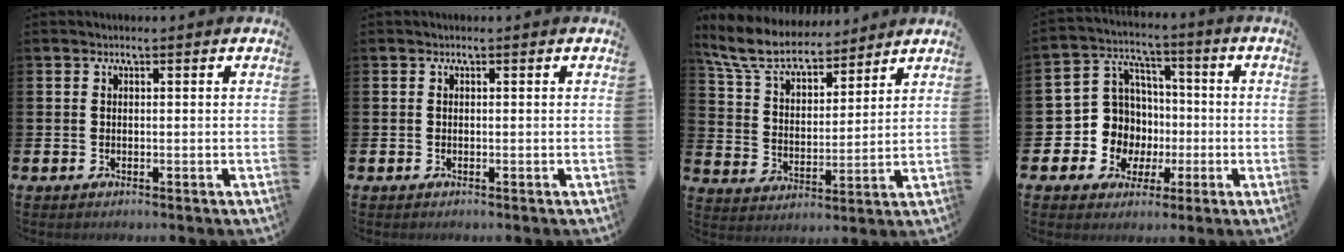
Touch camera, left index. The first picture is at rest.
{"total": 0.0}
{"total": 8.4, "force": [7.6, 2.5, 2.4], "torque": [-0.085, -0.044, 0.138]}
{"total": 8.9, "force": [-1.1, 8.6, 1.9], "torque": [-0.102, -0.002, -0.019]}